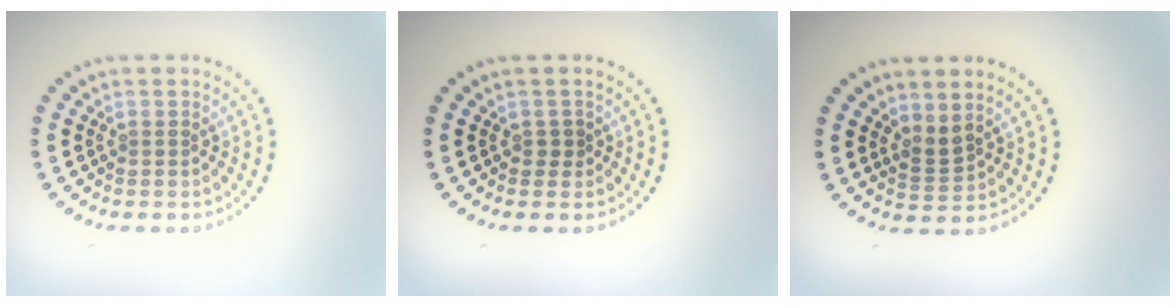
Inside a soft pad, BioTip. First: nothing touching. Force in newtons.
{"total": 0.6, "press": 0.6, "slide": 0.1}
{"total": 1.6, "press": 1.2, "slide": 1.1}